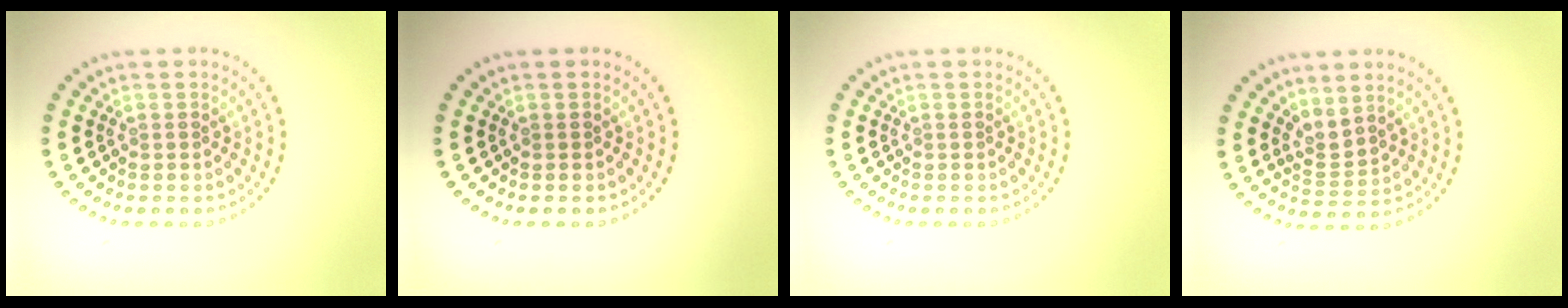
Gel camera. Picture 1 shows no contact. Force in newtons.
{"total": 0.0}
{"total": 0.0}
{"total": 2.3, "press": 1.5, "slide": 1.7}